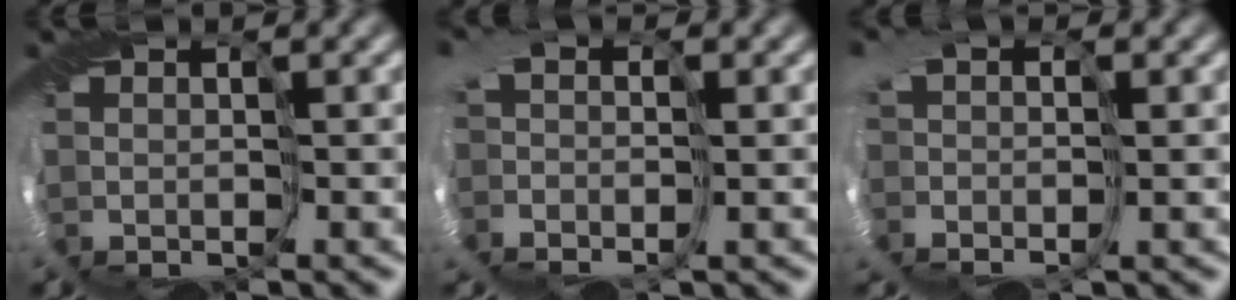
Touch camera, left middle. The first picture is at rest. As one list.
[{"total": 3.6, "force": [-1.1, 2.3, 2.6], "torque": [-0.038, 0.012, -0.021]}, {"total": 2.3, "force": [-0.4, 1.1, 1.9], "torque": [-0.032, 0.007, -0.015]}]